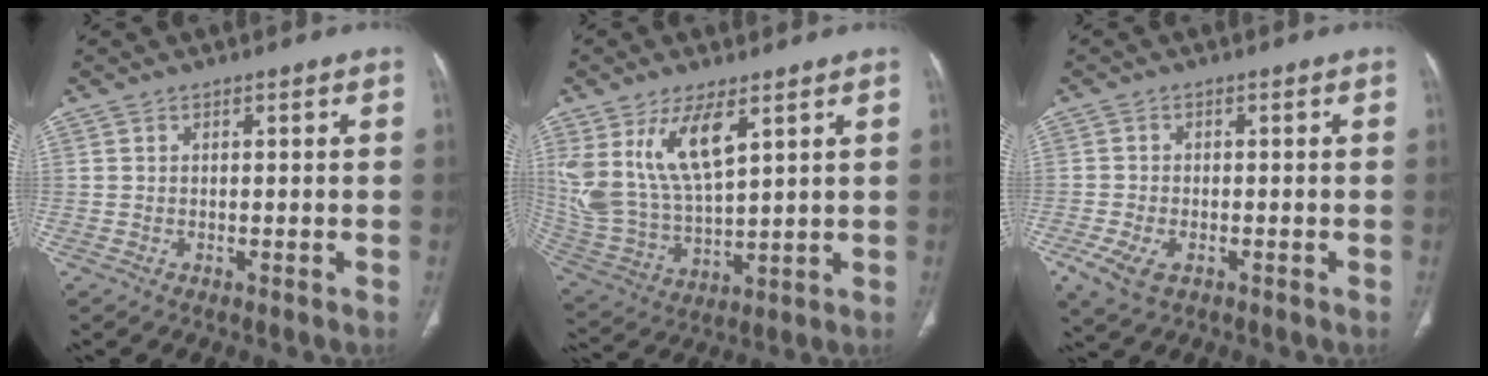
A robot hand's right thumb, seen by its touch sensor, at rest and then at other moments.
{"total": 15.3, "force": [7.2, 6.5, 11.8], "torque": [-0.230, -0.029, 0.157]}
{"total": 4.0, "force": [-2.1, 1.8, 2.8], "torque": [-0.074, -0.003, -0.042]}